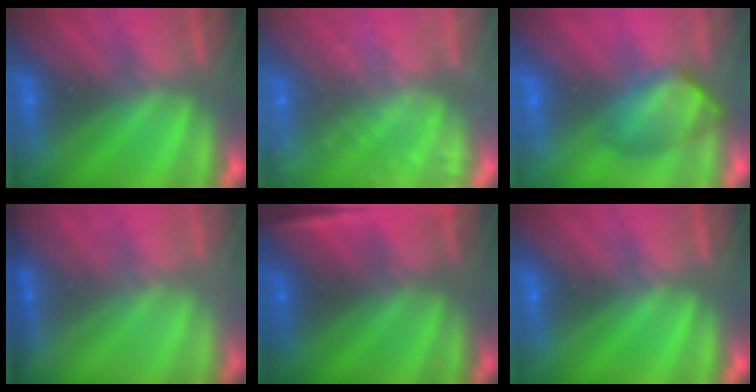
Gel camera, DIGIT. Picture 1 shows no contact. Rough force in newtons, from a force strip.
{"total": 9.4}
{"total": 4.7}
{"total": 1.8}
{"total": 4.8}
{"total": 0.0}